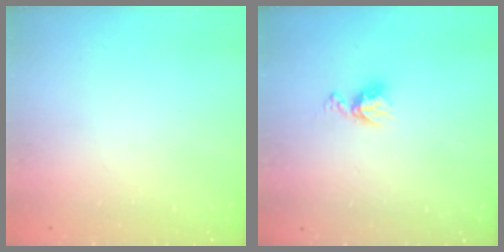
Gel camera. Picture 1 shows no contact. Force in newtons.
{"total": 6.4, "press": 6.4, "slide": 0.5}